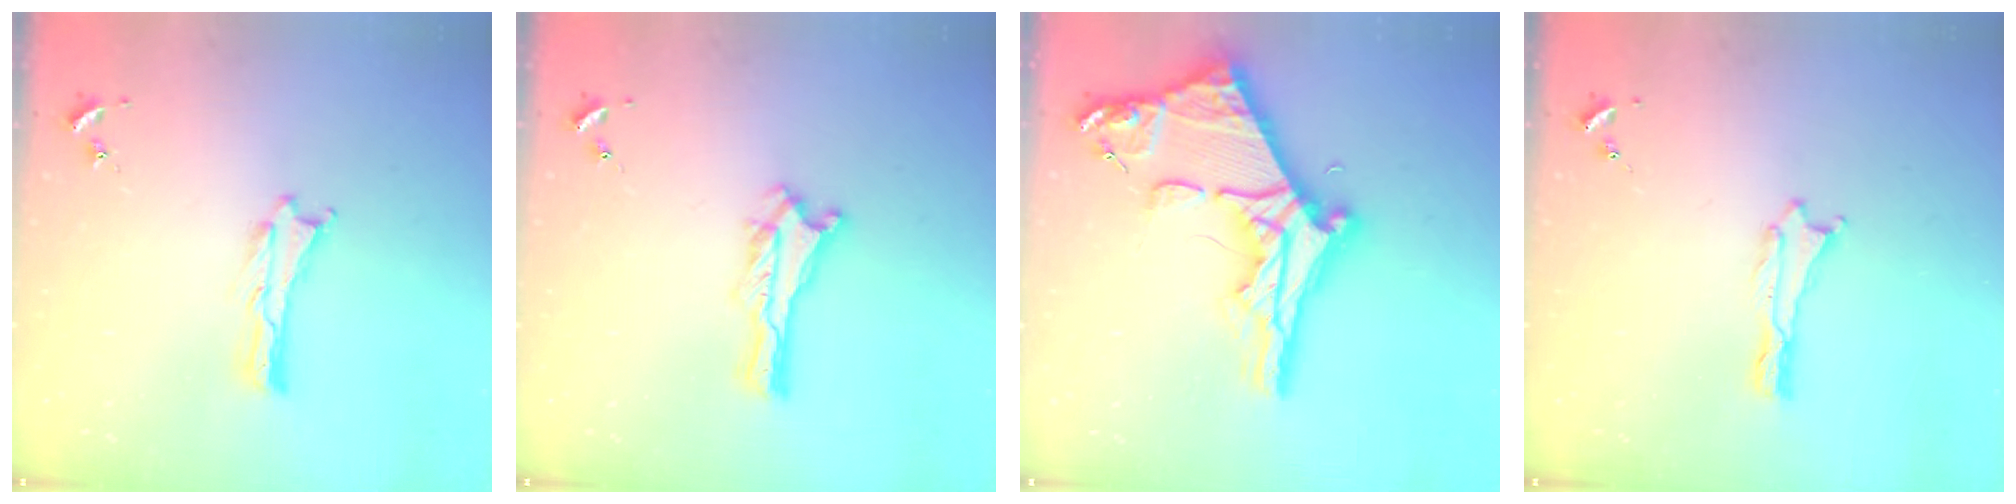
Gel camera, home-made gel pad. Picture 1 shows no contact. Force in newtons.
{"total": 0.0}
{"total": 11.4, "press": 11.3, "slide": 1.2}
{"total": 0.0}